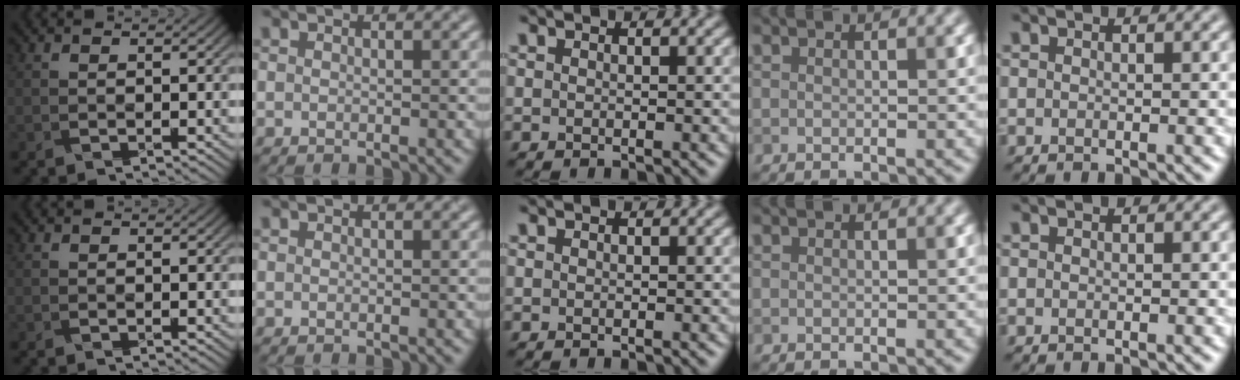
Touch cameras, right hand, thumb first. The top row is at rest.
{}